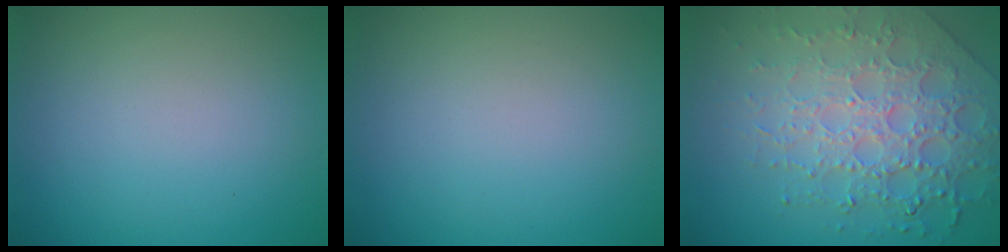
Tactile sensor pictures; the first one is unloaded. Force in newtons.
{"total": 0.0}
{"total": 7.9, "press": 5.6, "slide": 5.6}